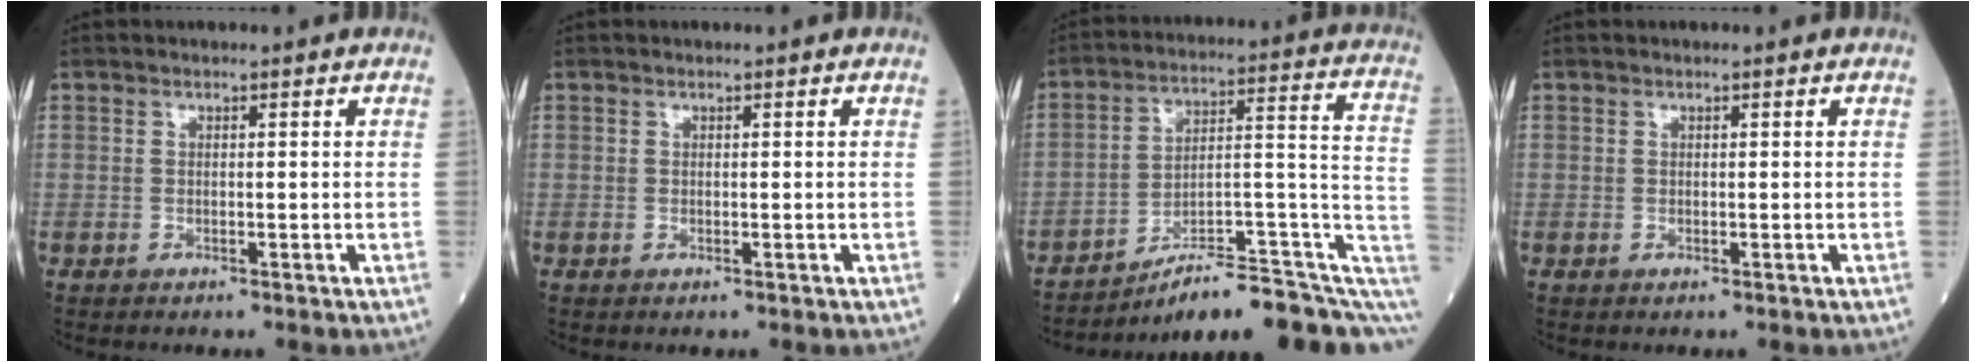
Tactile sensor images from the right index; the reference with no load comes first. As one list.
[{"total": 0.0}, {"total": 17.7, "force": [-11.0, 4.0, 13.3], "torque": [-0.122, 0.072, -0.151]}, {"total": 0.0}]